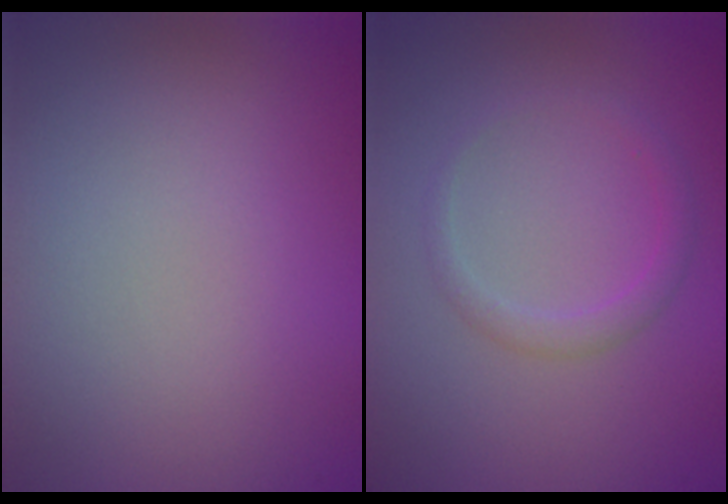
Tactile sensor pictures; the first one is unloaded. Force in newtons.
{"total": 1.5, "press": 1.5, "slide": 0.0}